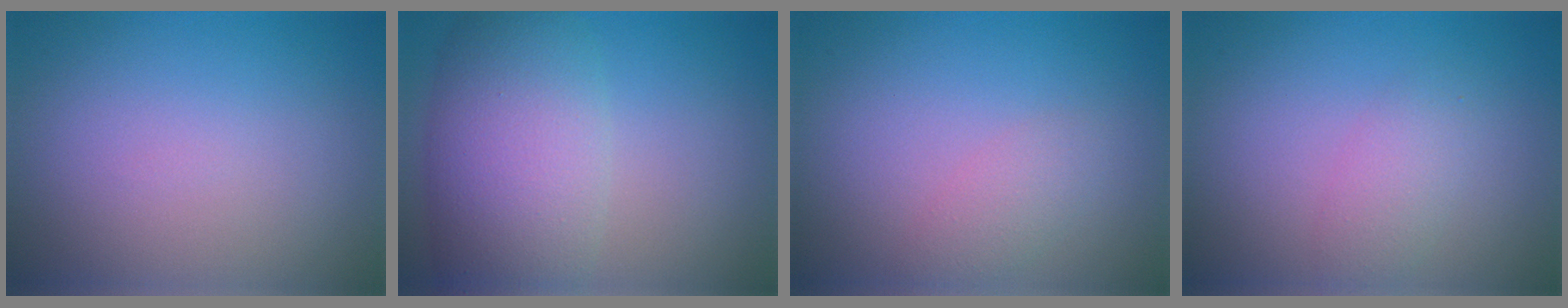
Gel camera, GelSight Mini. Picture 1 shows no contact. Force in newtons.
{"total": 7.6, "press": 7.6, "slide": 0.2}
{"total": 1.8, "press": 1.8, "slide": 0.1}
{"total": 2.3, "press": 2.3, "slide": 0.1}